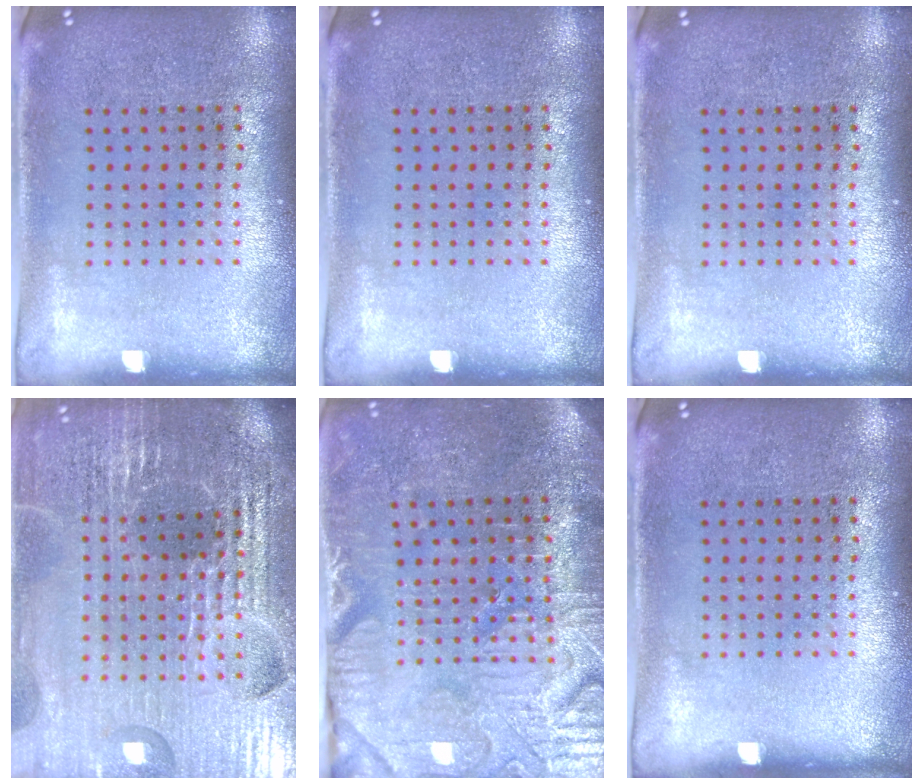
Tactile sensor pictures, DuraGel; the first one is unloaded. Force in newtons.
{"total": 0.0}
{"total": 0.0}
{"total": 5.9, "press": 5.3, "slide": 2.6}
{"total": 4.0, "press": 3.9, "slide": 1.0}
{"total": 0.0}